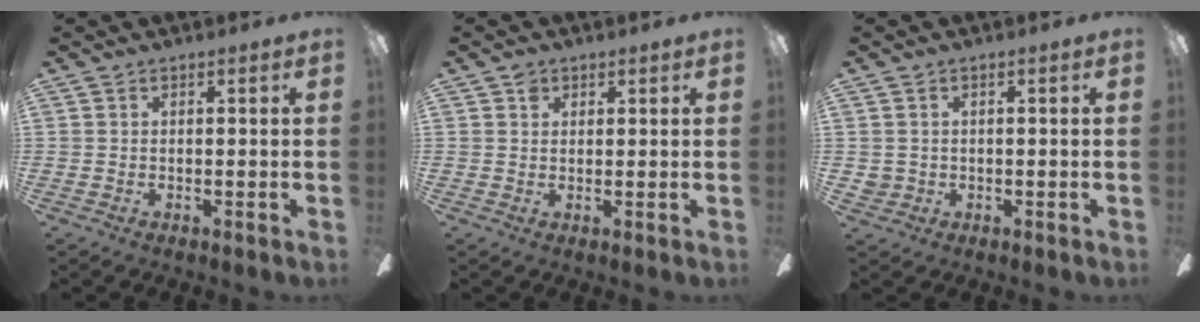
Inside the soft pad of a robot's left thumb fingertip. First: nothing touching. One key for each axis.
{"total": 2.2, "fx": 1.4, "fy": 1.5, "fz": 0.6, "tx": -0.007, "ty": -0.001, "tz": 0.026}
{"total": 2.2, "fx": 0.8, "fy": 2.0, "fz": 0.5, "tx": -0.013, "ty": 0.003, "tz": 0.015}